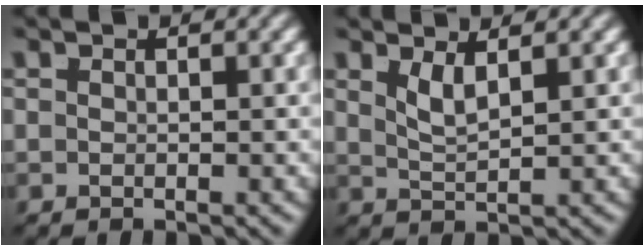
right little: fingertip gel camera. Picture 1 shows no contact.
{"total": 1.8, "force": [1.0, -0.1, 1.4], "torque": [-0.022, -0.007, 0.023]}